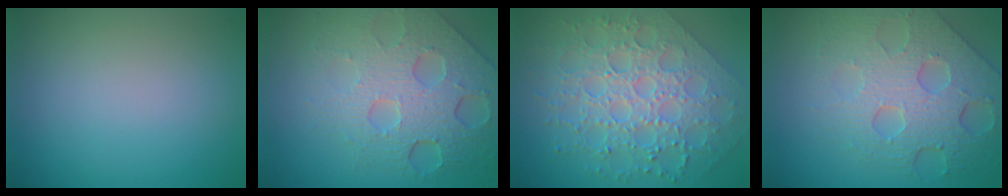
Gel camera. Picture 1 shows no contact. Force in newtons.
{"total": 8.3, "press": 5.5, "slide": 6.2}
{"total": 8.4, "press": 6.2, "slide": 5.6}
{"total": 7.7, "press": 5.7, "slide": 5.2}